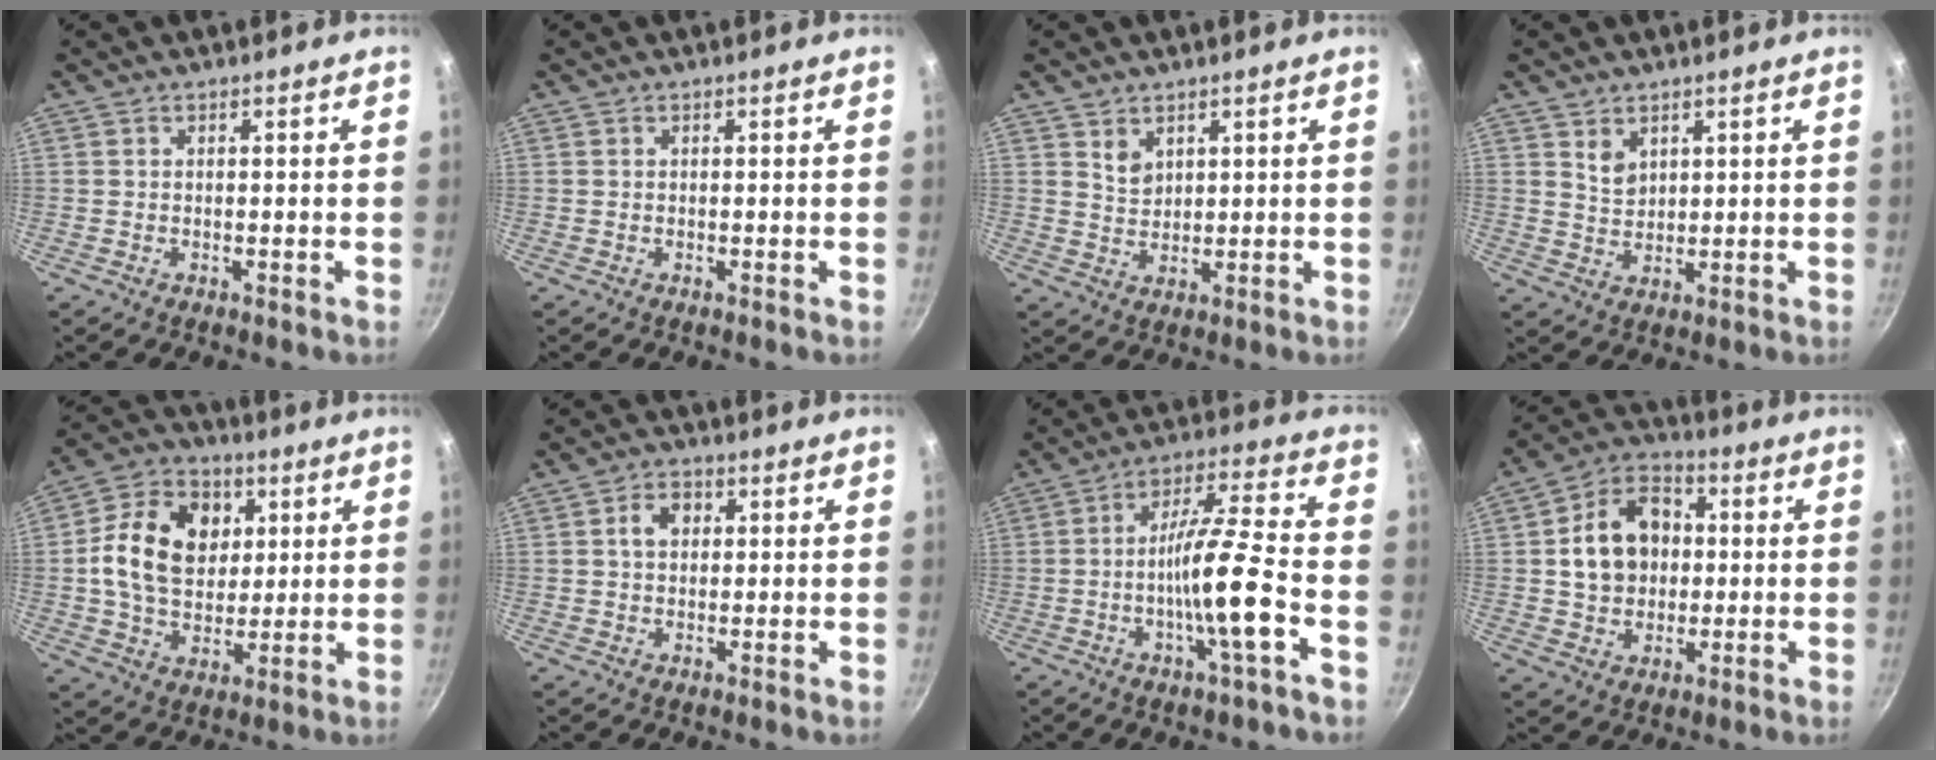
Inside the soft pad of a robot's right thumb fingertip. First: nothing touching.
{"total": 0.0}
{"total": 3.3, "force": [1.9, 2.4, 1.4], "torque": [-0.012, -0.013, 0.038]}
{"total": 3.5, "force": [2.0, 2.5, 1.6], "torque": [-0.017, -0.015, 0.041]}
{"total": 16.3, "force": [3.3, 12.2, 10.2], "torque": [-0.153, 0.004, 0.048]}
{"total": 4.5, "force": [0.9, 3.4, 2.8], "torque": [-0.028, 0.008, 0.010]}
{"total": 13.3, "force": [-4.0, 1.3, 12.7], "torque": [-0.214, 0.029, -0.076]}
{"total": 13.6, "force": [1.2, 10.7, 8.3], "torque": [-0.115, 0.025, 0.014]}